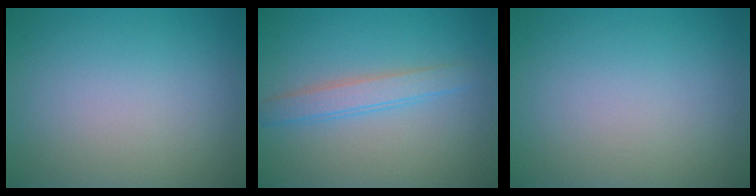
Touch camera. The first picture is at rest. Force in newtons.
{"total": 2.5, "press": 2.5, "slide": 0.0}
{"total": 0.0}